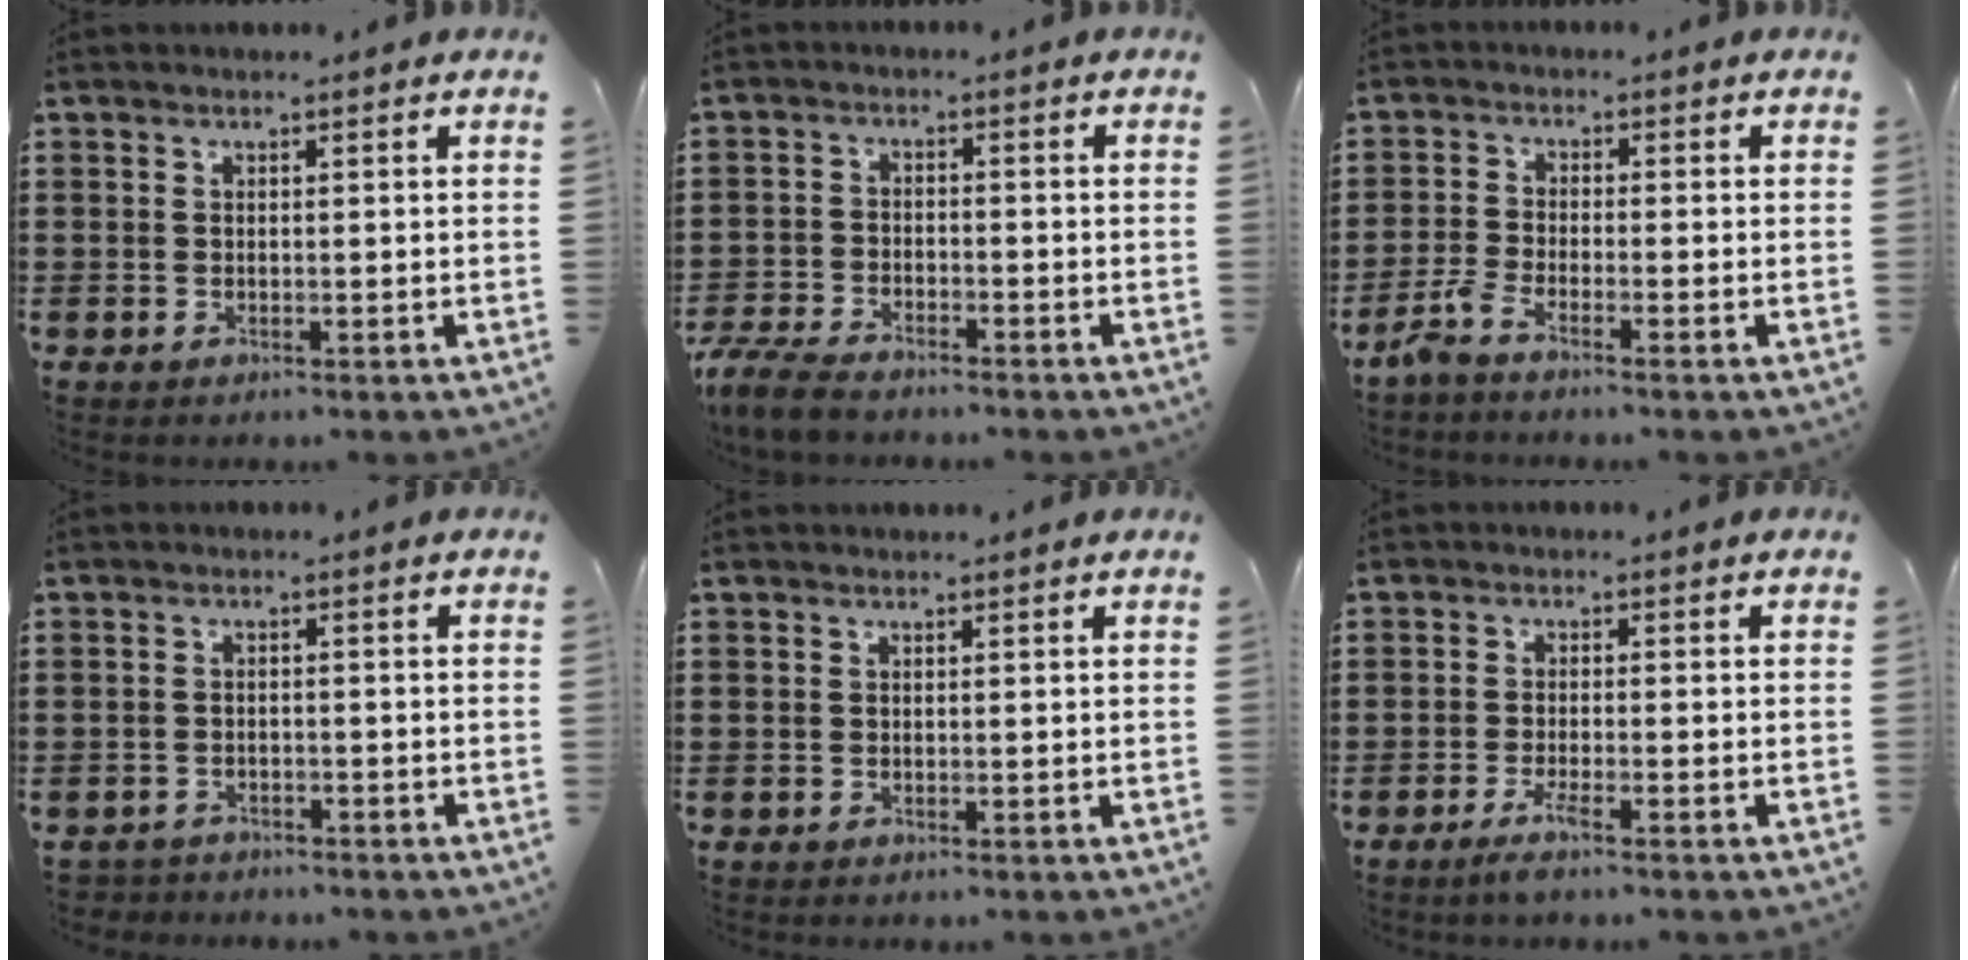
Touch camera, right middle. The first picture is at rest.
{"total": 5.1, "force": [-4.7, 1.0, 1.7], "torque": [-0.054, -0.005, -0.098]}
{"total": 3.1, "force": [-2.3, 0.2, 2.0], "torque": [-0.063, -0.009, -0.051]}
{"total": 2.0, "force": [-1.9, 0.4, -0.3], "torque": [-0.003, -0.001, -0.044]}
{"total": 0.0}
{"total": 2.5, "force": [-1.4, 0.0, 2.0], "torque": [-0.049, -0.009, -0.030]}